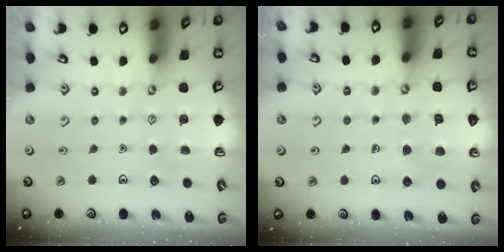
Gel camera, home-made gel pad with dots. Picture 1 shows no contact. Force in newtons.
{"total": 7.8, "press": 7.7, "slide": 0.5}